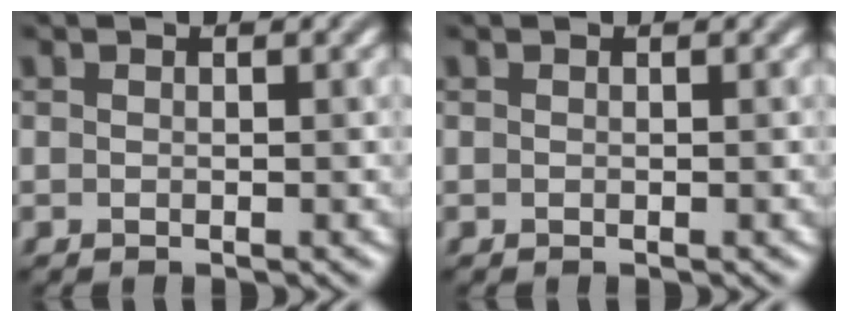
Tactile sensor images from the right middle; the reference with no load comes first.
{"total": 0.0}